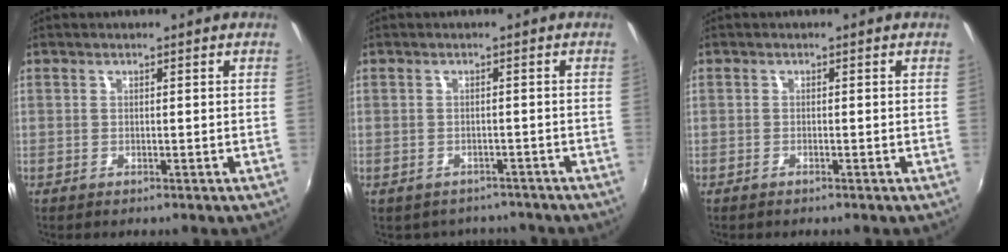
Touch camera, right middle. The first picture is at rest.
{"total": 5.1, "force": [-4.3, 2.8, 0.8], "torque": [-0.020, -0.006, -0.053]}
{"total": 0.6, "force": [-0.5, 0.1, 0.3], "torque": [-0.003, -0.001, -0.013]}